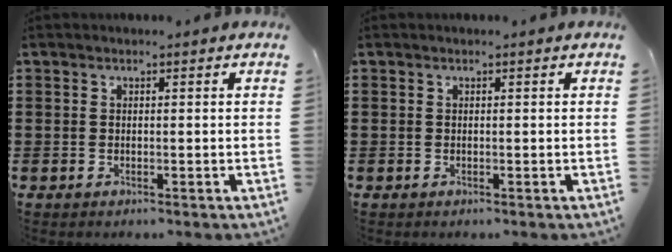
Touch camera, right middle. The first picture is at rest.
{"total": 0.0}